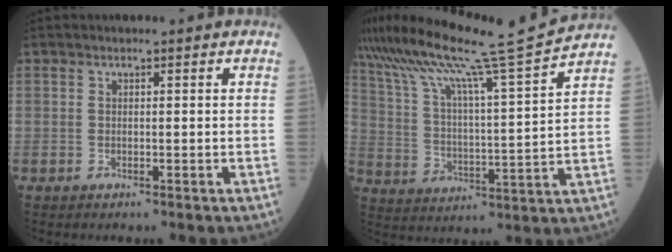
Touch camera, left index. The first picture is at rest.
{"total": 18.0, "force": [15.4, -2.3, 9.1], "torque": [-0.170, -0.020, 0.247]}